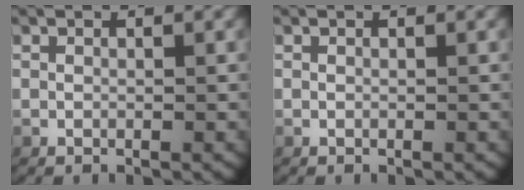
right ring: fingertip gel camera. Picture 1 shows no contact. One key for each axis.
{"total": 0.0}